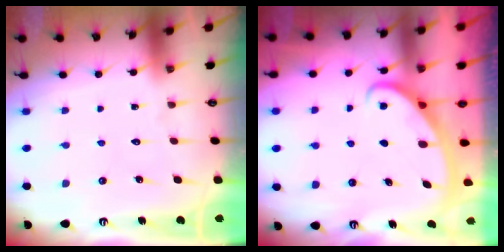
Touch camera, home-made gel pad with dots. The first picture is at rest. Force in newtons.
{"total": 2.7, "press": 2.7, "slide": 0.3}